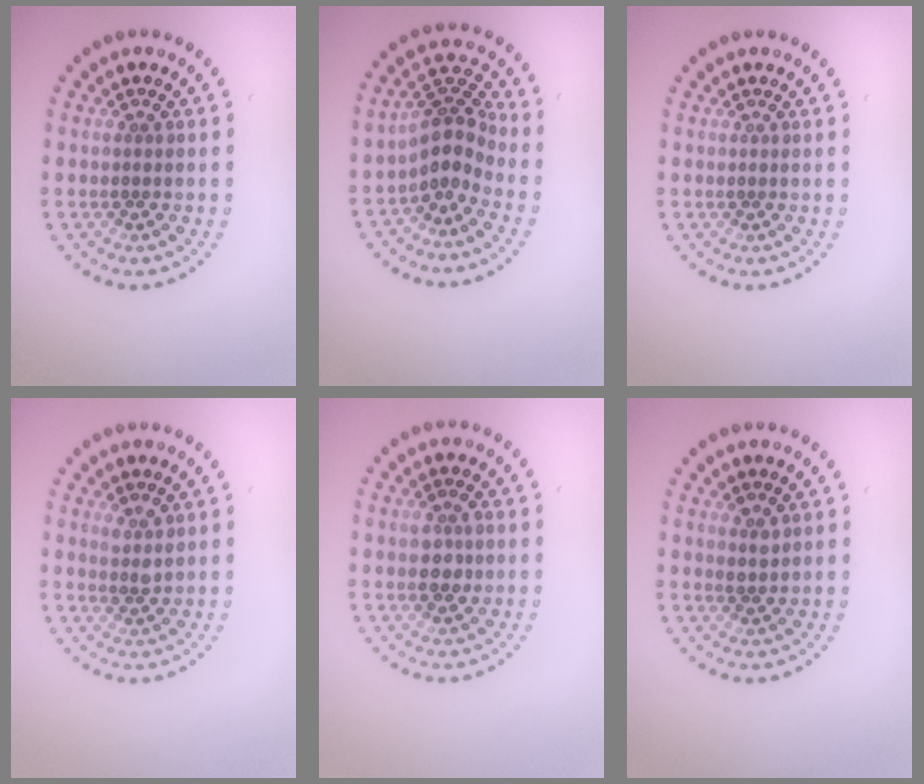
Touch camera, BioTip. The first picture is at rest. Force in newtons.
{"total": 3.6, "press": 2.7, "slide": 2.3}
{"total": 0.0}
{"total": 1.4, "press": 1.1, "slide": 0.8}
{"total": 2.1, "press": 2.1, "slide": 0.3}
{"total": 1.0, "press": 0.9, "slide": 0.5}